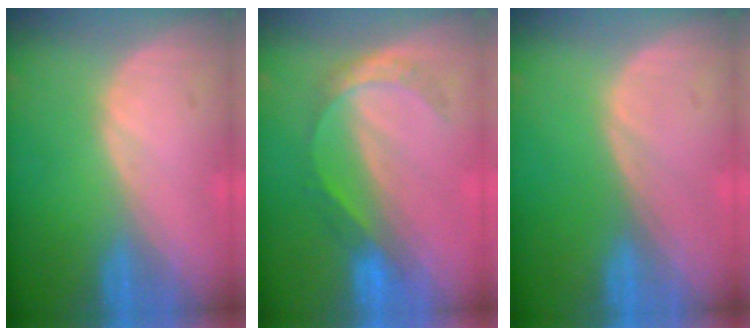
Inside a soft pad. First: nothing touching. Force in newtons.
{"total": 4.5, "press": 4.5, "slide": 0.2}
{"total": 0.0}